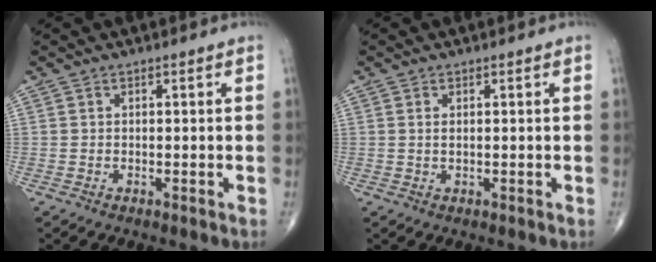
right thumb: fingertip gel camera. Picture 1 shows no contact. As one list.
[{"total": 0.8, "force": [0.2, 0.3, 0.7], "torque": [-0.019, 0.002, 0.006]}]